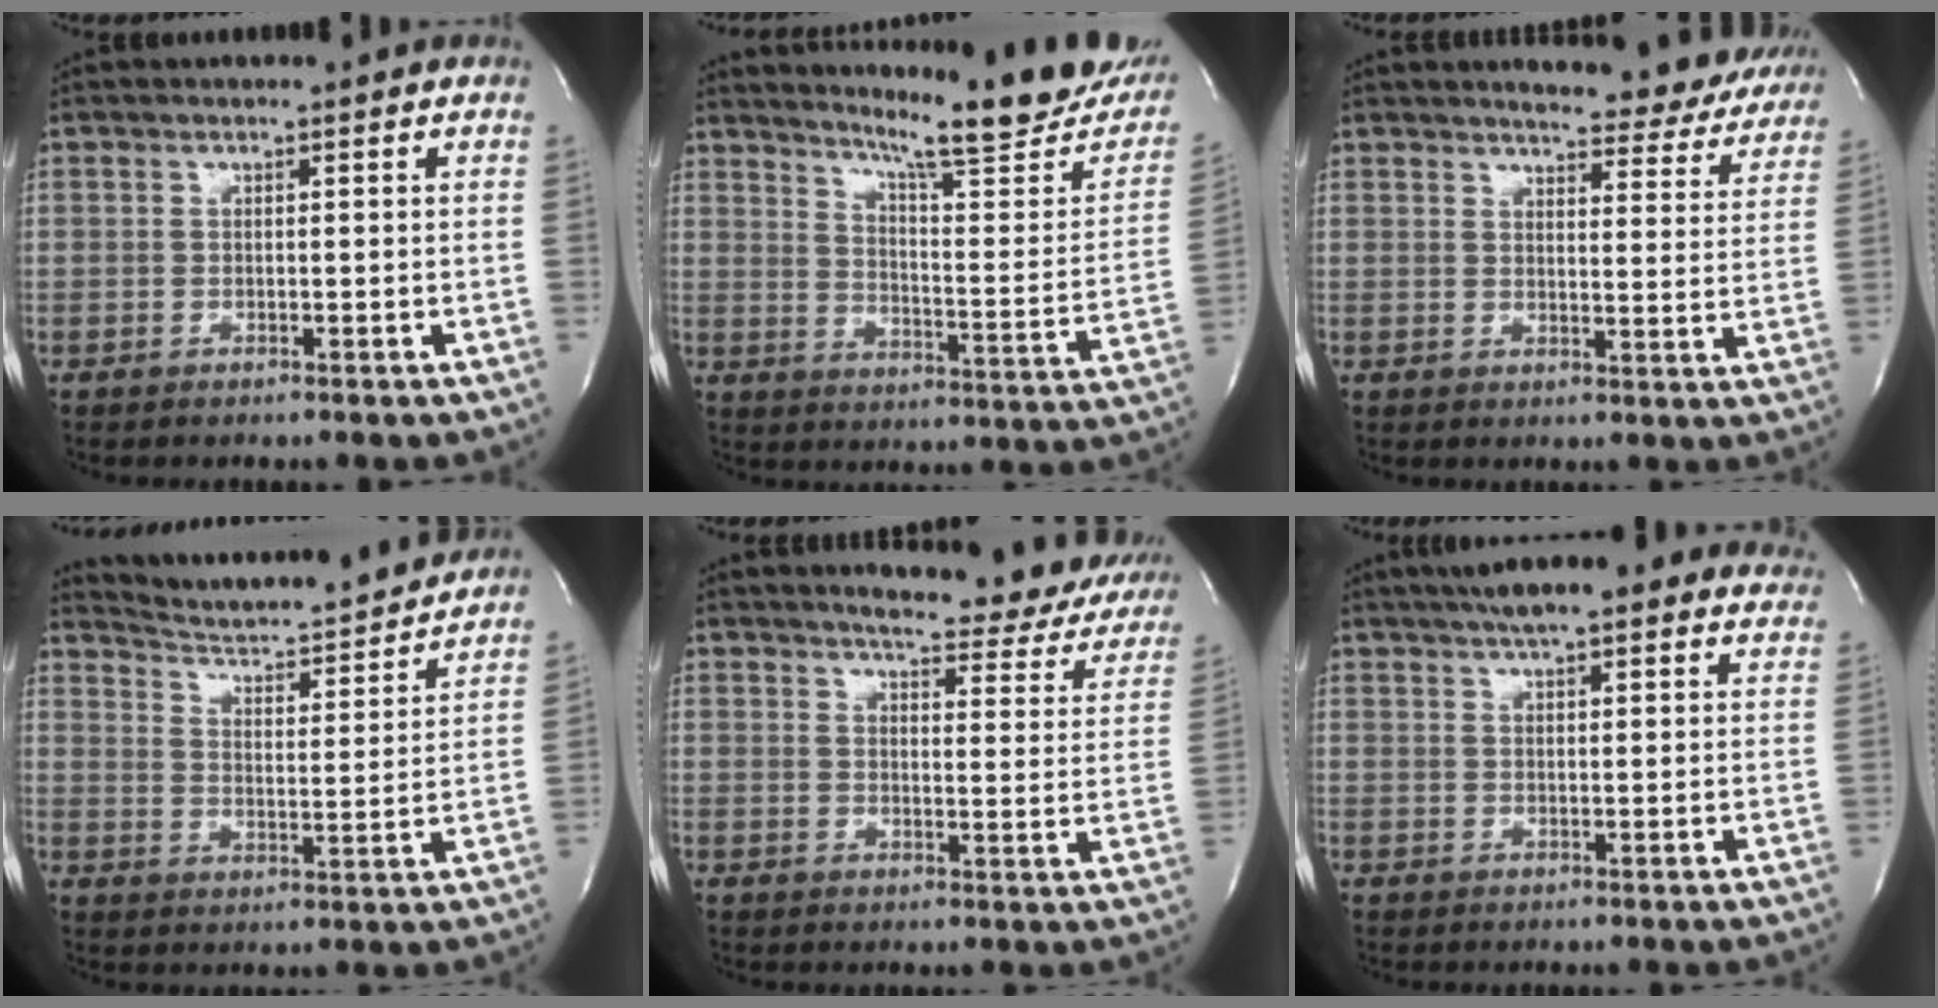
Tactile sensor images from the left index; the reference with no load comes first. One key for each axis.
{"total": 20.4, "fx": 18.0, "fy": 1.0, "fz": 9.6, "tx": -0.139, "ty": -0.079, "tz": 0.233}
{"total": 13.9, "fx": 13.4, "fy": 2.6, "fz": 3.0, "tx": -0.016, "ty": -0.048, "tz": 0.134}
{"total": 17.9, "fx": 17.0, "fy": 1.5, "fz": 5.6, "tx": -0.087, "ty": -0.021, "tz": 0.240}
{"total": 16.7, "fx": 15.3, "fy": 3.6, "fz": 5.5, "tx": -0.045, "ty": -0.050, "tz": 0.162}
{"total": 15.7, "fx": 12.8, "fy": 3.5, "fz": 8.3, "tx": -0.120, "ty": 0.037, "tz": 0.164}